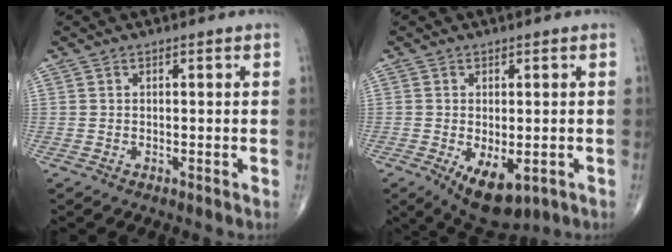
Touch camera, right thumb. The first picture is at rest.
{"total": 8.5, "force": [-3.0, 4.3, 6.8], "torque": [-0.095, -0.011, -0.033]}